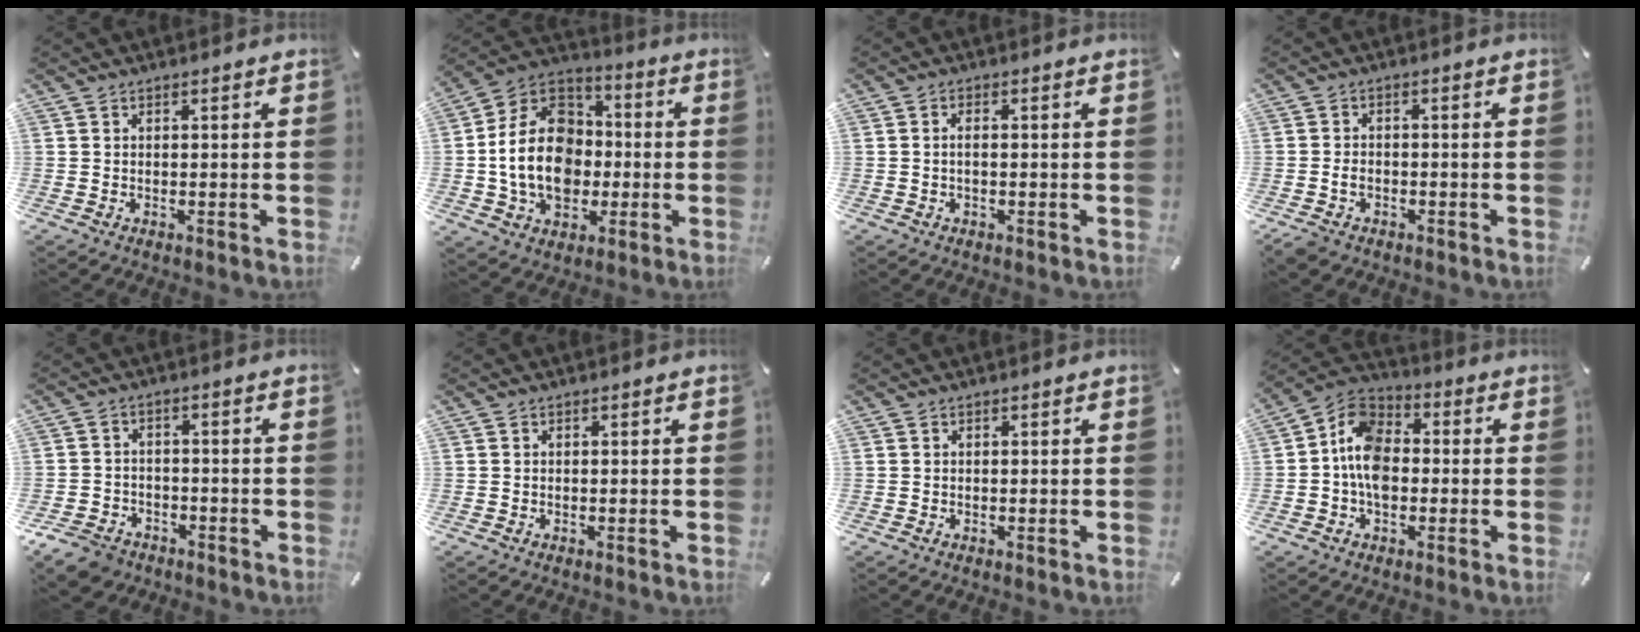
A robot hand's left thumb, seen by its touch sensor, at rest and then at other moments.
{"total": 17.6, "force": [-3.2, 14.0, 10.2], "torque": [-0.238, 0.014, -0.062]}
{"total": 1.5, "force": [-0.2, 0.7, 1.3], "torque": [-0.026, 0.003, -0.006]}
{"total": 3.1, "force": [-1.4, 2.2, 1.7], "torque": [-0.036, 0.007, -0.028]}
{"total": 6.3, "force": [-4.8, 3.8, 1.7], "torque": [-0.043, 0.023, -0.095]}
{"total": 0.0}
{"total": 0.0}
{"total": 10.2, "force": [-2.2, 7.4, 6.7], "torque": [-0.146, 0.016, -0.042]}